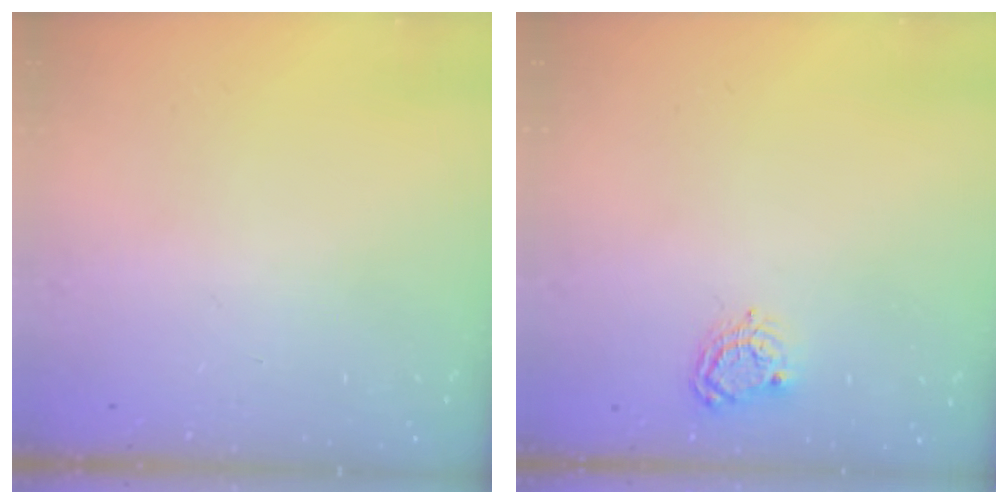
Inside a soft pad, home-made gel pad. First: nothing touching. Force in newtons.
{"total": 5.7, "press": 5.7, "slide": 0.2}